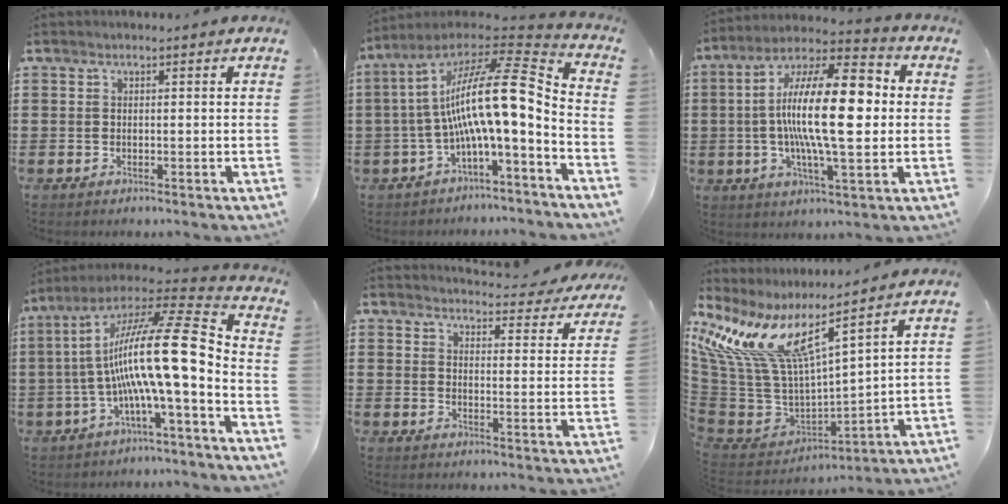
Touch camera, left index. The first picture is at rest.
{"total": 15.5, "force": [-0.7, 4.0, 15.0], "torque": [-0.292, -0.010, -0.025]}
{"total": 18.0, "force": [0.8, 5.7, 17.0], "torque": [-0.326, 0.002, 0.006]}
{"total": 17.3, "force": [-2.8, 2.5, 16.9], "torque": [-0.322, -0.010, -0.061]}
{"total": 3.9, "force": [3.8, 0.2, 0.8], "torque": [-0.019, -0.034, 0.060]}
{"total": 13.1, "force": [7.1, 5.0, 9.9], "torque": [-0.244, -0.052, 0.117]}